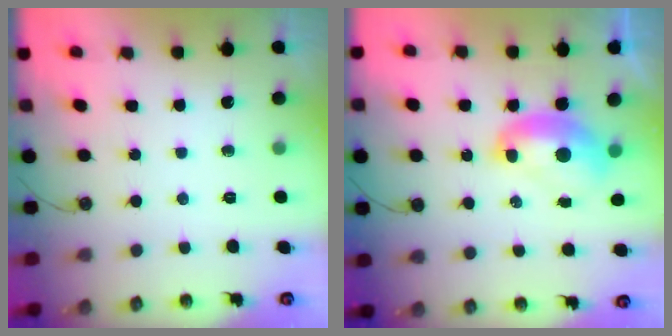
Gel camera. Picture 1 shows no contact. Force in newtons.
{"total": 2.5, "press": 2.5, "slide": 0.2}